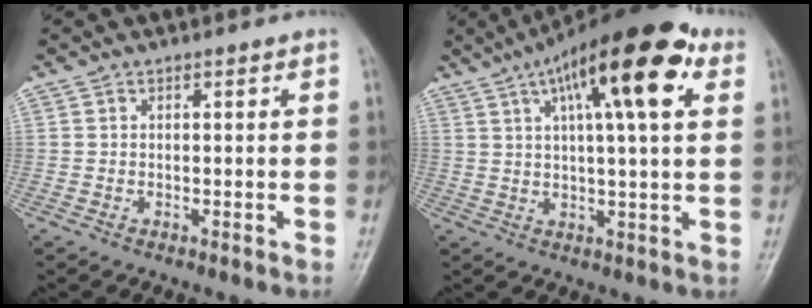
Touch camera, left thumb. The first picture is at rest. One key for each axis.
{"total": 18.6, "fx": 7.9, "fy": 5.1, "fz": 16.0, "tx": -0.234, "ty": 0.009, "tz": 0.117}